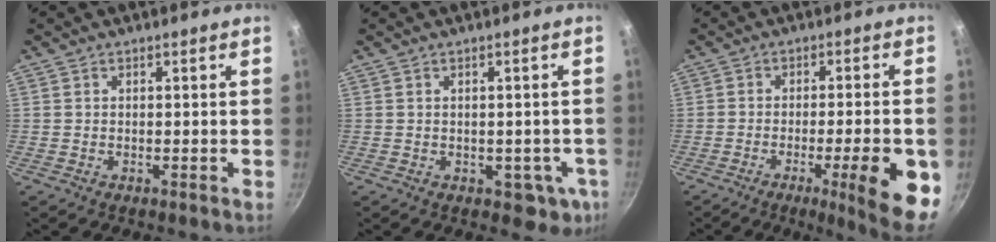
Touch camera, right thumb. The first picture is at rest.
{"total": 5.6, "force": [-1.1, 3.8, 4.0], "torque": [-0.020, 0.009, -0.004]}
{"total": 13.3, "force": [-4.4, 2.4, 12.4], "torque": [-0.152, 0.013, -0.057]}